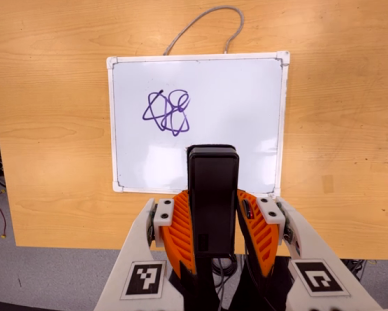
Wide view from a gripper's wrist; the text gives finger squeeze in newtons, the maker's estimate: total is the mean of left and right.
{"total": 3.3, "left": 1.7, "right": 4.8}